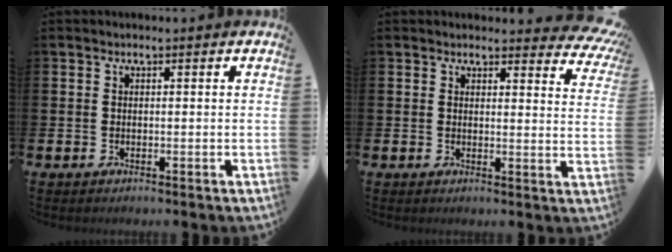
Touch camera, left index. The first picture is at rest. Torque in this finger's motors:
{"motor_torque": [1.03, -1.11, 0.36, 0.01]}